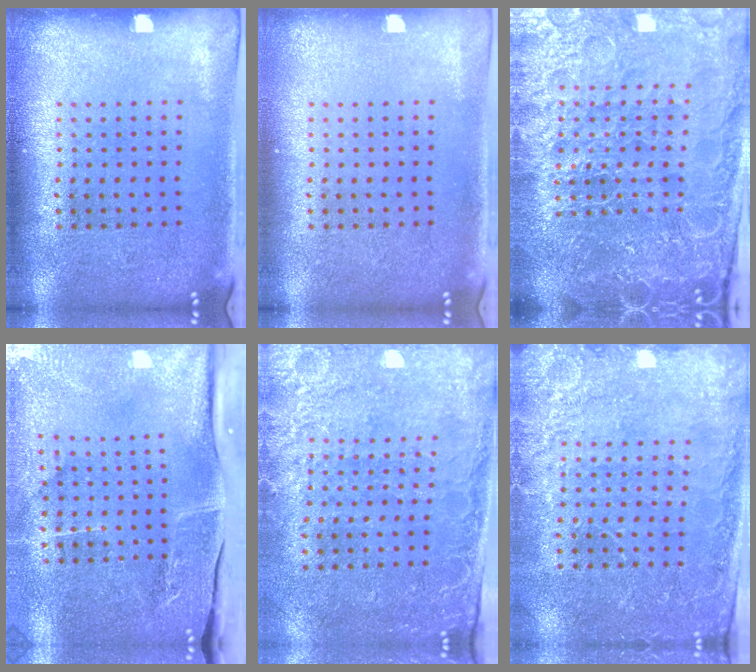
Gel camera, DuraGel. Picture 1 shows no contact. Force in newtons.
{"total": 0.0}
{"total": 6.2, "press": 5.5, "slide": 2.8}
{"total": 4.6, "press": 4.0, "slide": 2.4}
{"total": 2.6, "press": 2.4, "slide": 1.1}
{"total": 2.8, "press": 2.7, "slide": 0.4}